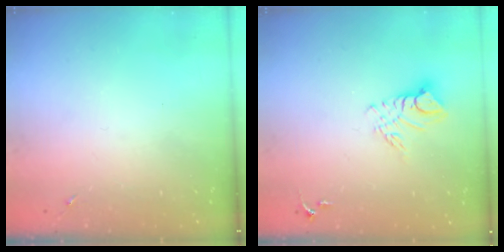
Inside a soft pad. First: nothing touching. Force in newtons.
{"total": 9.3, "press": 9.3, "slide": 0.9}